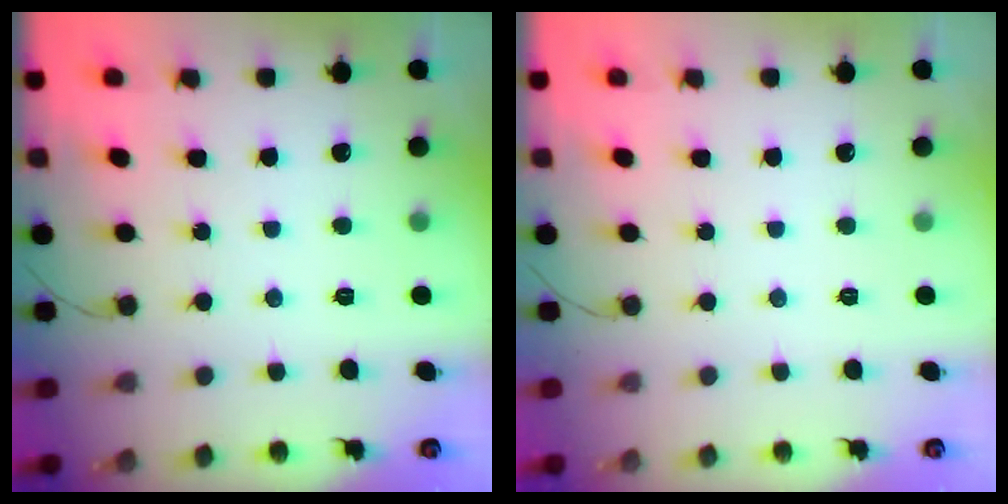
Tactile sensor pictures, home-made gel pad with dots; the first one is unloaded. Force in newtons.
{"total": 0.0}